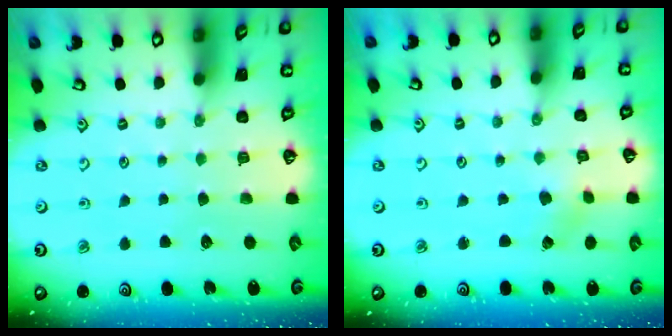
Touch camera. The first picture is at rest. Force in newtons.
{"total": 1.4, "press": 1.4, "slide": 0.1}